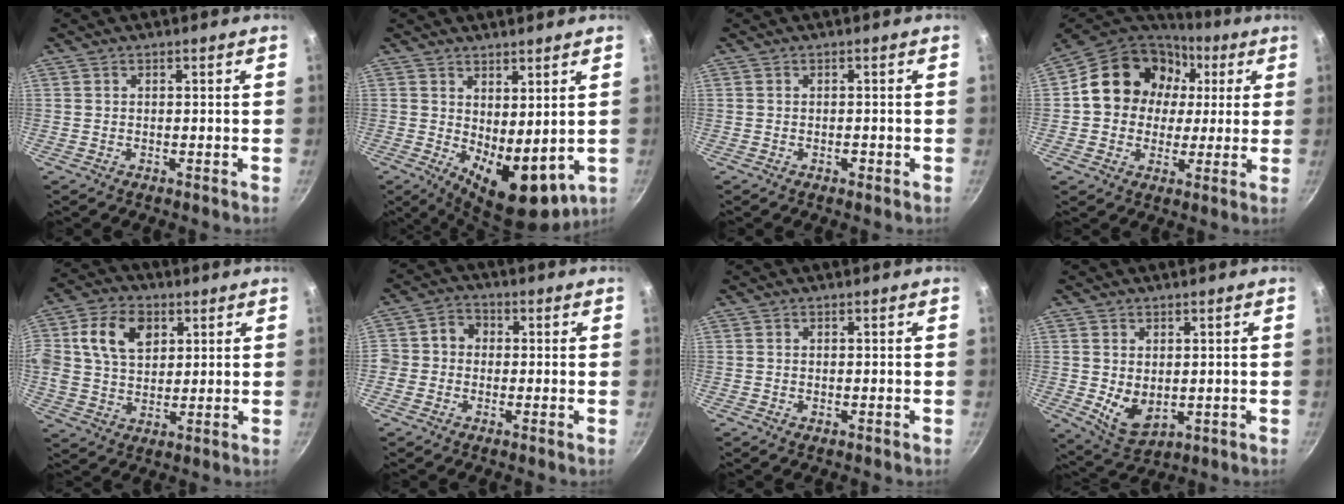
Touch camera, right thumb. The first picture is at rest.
{"total": 10.9, "force": [0.9, 5.5, 9.4], "torque": [-0.113, -0.029, 0.033]}
{"total": 1.0, "force": [-0.5, 0.6, 0.7], "torque": [-0.011, 0.004, -0.007]}
{"total": 18.0, "force": [3.7, 15.2, 8.9], "torque": [-0.129, 0.026, 0.051]}
{"total": 12.7, "force": [3.9, 9.0, 8.1], "torque": [-0.139, 0.008, 0.064]}
{"total": 4.8, "force": [-0.3, 4.3, 2.0], "torque": [-0.003, 0.008, -0.020]}
{"total": 0.5, "force": [-0.1, 0.3, 0.4], "torque": [-0.005, 0.000, -0.002]}
{"total": 7.2, "force": [0.2, 4.8, 5.3], "torque": [-0.081, -0.022, 0.021]}